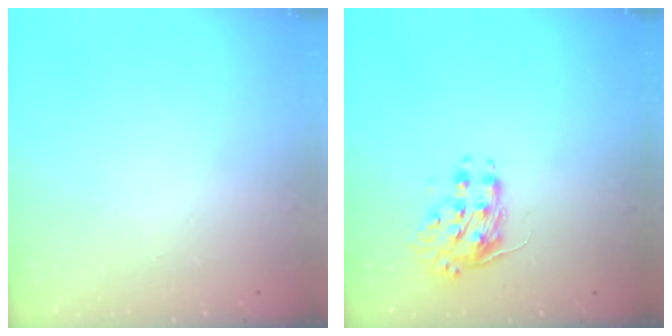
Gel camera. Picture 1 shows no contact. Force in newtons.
{"total": 8.2, "press": 8.1, "slide": 0.3}